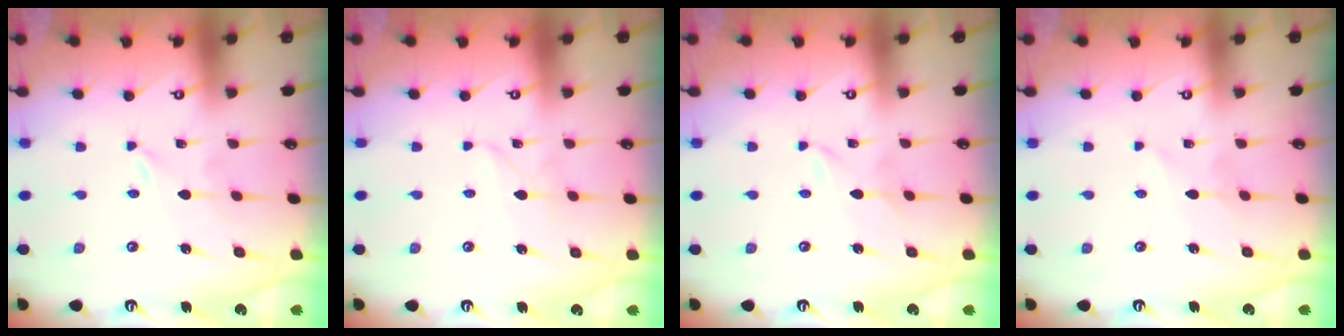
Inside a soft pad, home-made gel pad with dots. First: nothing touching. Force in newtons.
{"total": 1.6, "press": 1.5, "slide": 0.2}
{"total": 1.0, "press": 1.0, "slide": 0.2}
{"total": 0.8, "press": 0.8, "slide": 0.1}